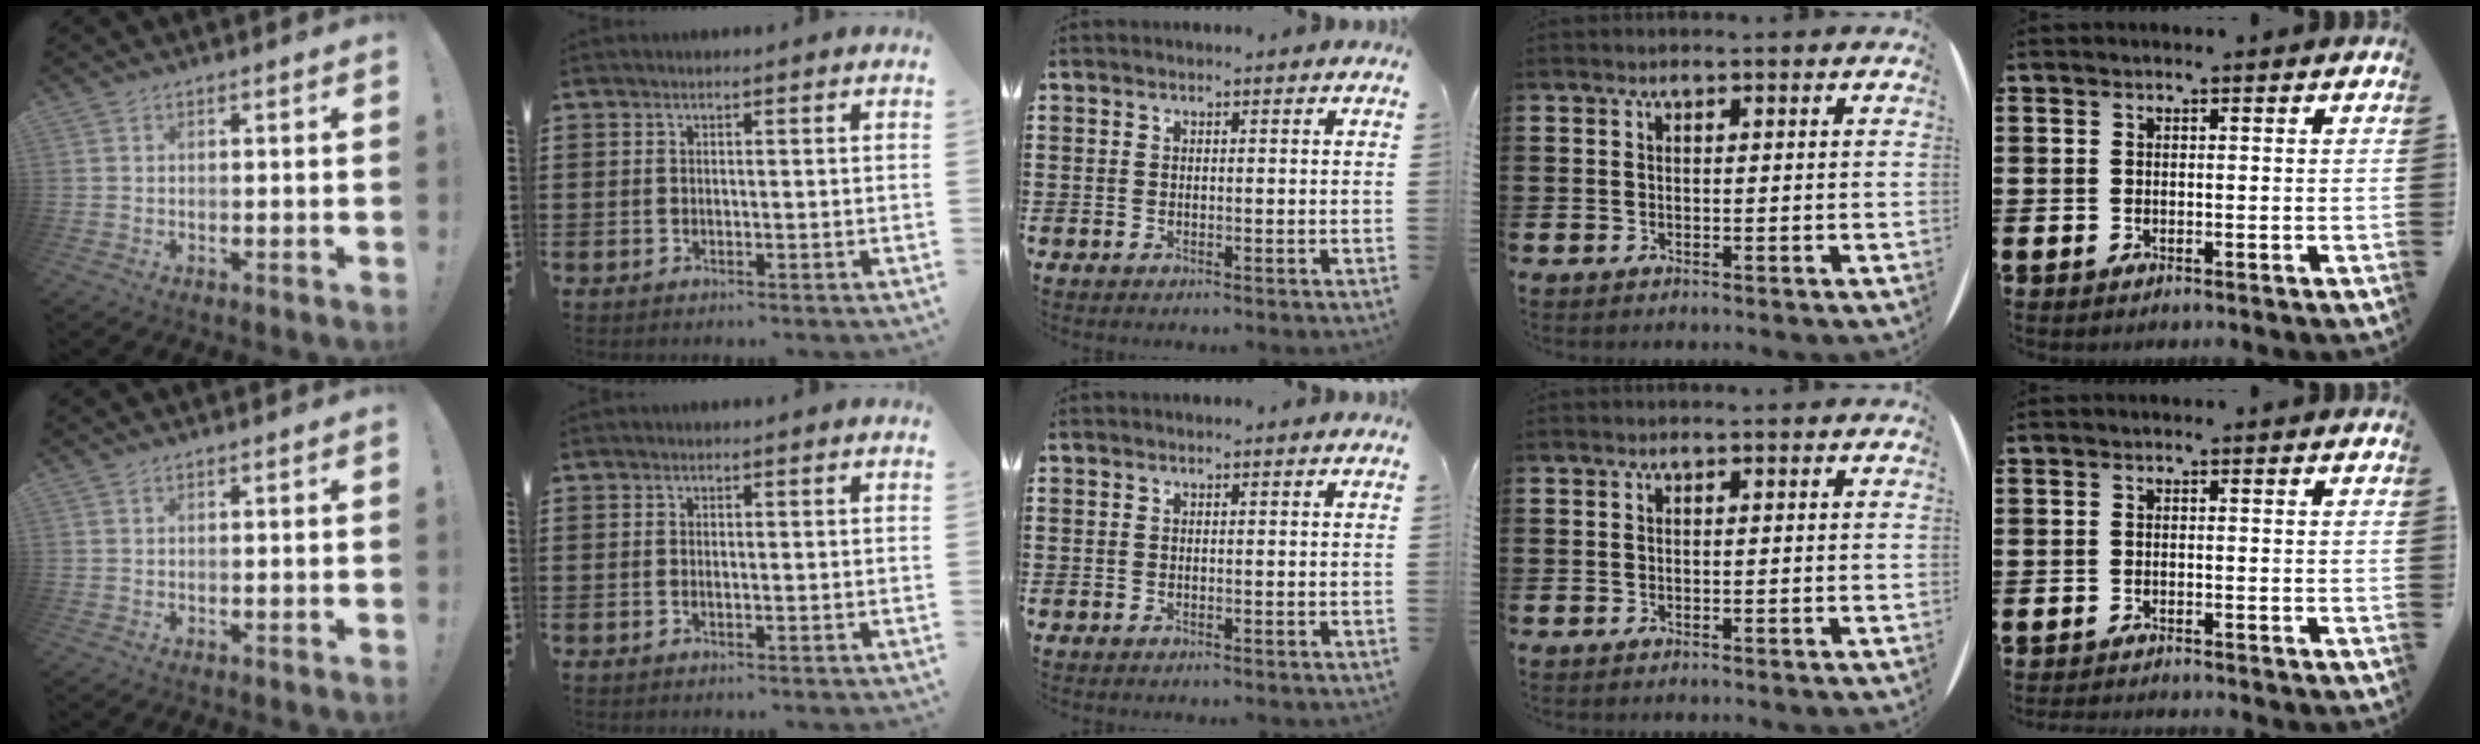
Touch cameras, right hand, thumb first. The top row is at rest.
{"little": {"total": 0.9, "force": [-0.9, -0.1, 0.0], "torque": [-0.001, -0.001, -0.019]}}